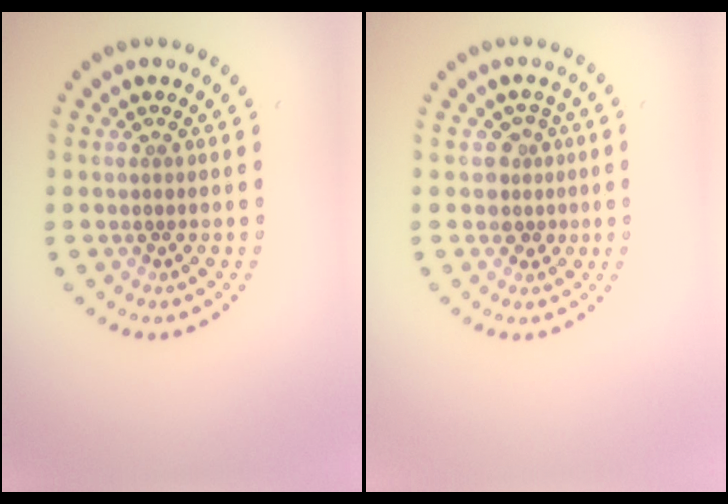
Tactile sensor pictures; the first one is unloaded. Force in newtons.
{"total": 2.1, "press": 1.7, "slide": 1.2}